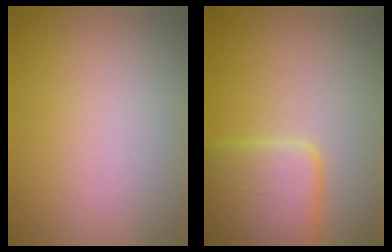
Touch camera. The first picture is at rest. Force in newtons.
{"total": 4.9, "press": 4.9, "slide": 0.2}